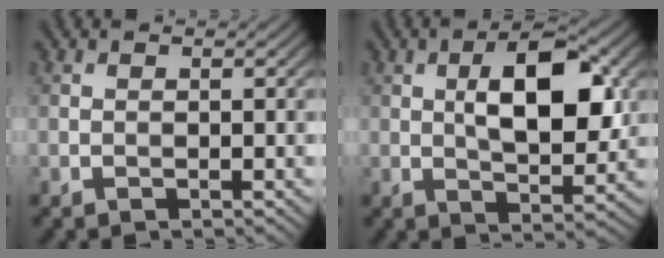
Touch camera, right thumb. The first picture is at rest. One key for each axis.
{"total": 9.6, "fx": 1.9, "fy": 4.3, "fz": 8.4, "tx": -0.134, "ty": 0.006, "tz": 0.028}